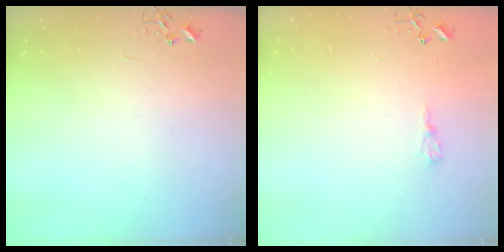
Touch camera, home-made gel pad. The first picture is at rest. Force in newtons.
{"total": 5.9, "press": 5.9, "slide": 0.7}